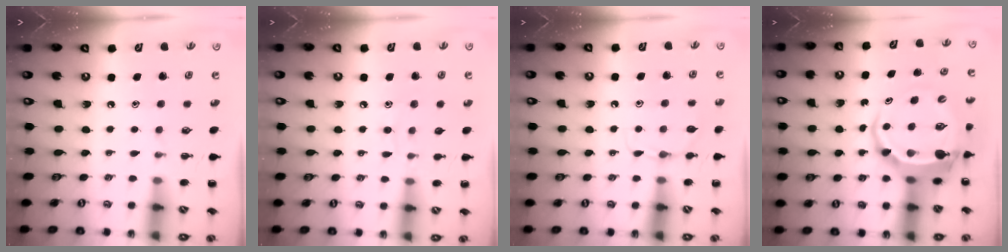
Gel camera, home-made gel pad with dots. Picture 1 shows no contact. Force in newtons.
{"total": 5.9, "press": 5.7, "slide": 1.6}
{"total": 5.9, "press": 5.8, "slide": 1.4}
{"total": 7.2, "press": 7.1, "slide": 1.2}